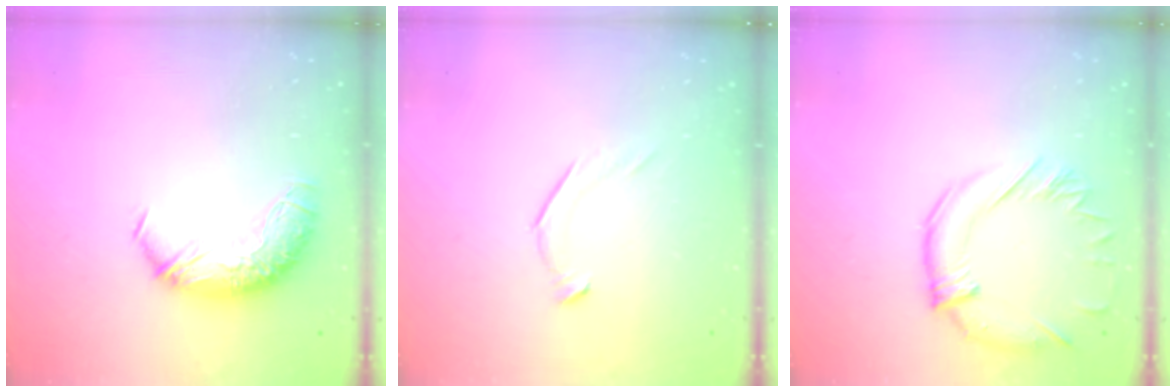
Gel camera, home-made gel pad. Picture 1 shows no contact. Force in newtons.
{"total": 5.7, "press": 5.5, "slide": 1.2}
{"total": 1.4, "press": 0.9, "slide": 1.1}